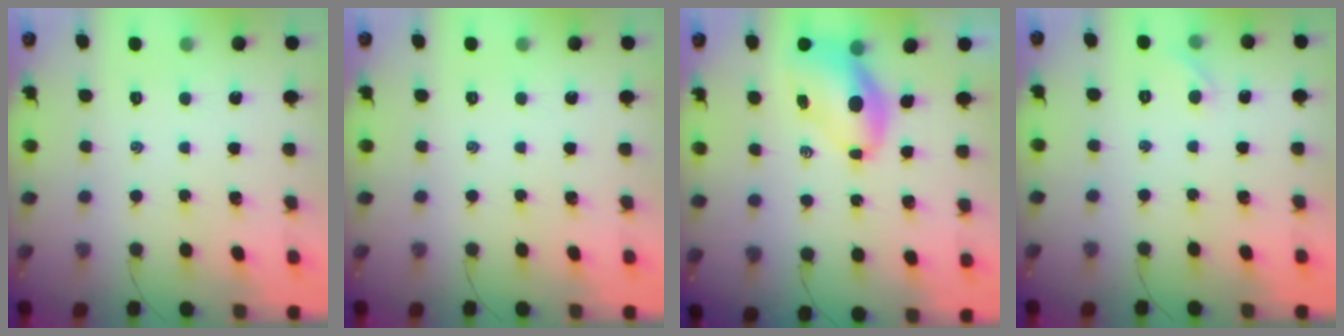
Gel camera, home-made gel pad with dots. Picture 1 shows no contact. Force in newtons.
{"total": 0.0}
{"total": 7.8, "press": 7.6, "slide": 1.8}
{"total": 4.0, "press": 3.7, "slide": 1.5}